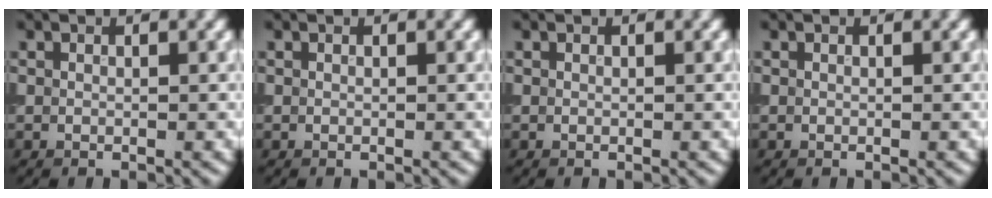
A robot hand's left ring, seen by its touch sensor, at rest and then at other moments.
{"total": 0.0}
{"total": 0.0}
{"total": 0.0}